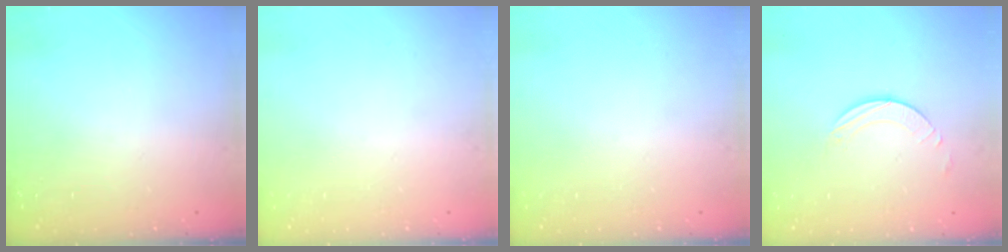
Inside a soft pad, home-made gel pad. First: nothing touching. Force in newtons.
{"total": 0.0}
{"total": 0.0}
{"total": 1.9, "press": 1.9, "slide": 0.1}